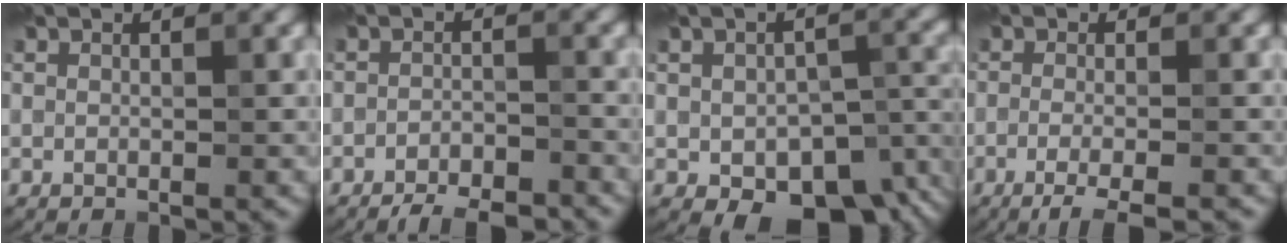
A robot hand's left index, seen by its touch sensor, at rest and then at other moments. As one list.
[{"total": 5.0, "force": [-4.3, 1.3, 2.3], "torque": [-0.034, -0.008, -0.064]}, {"total": 10.5, "force": [-4.2, 5.8, 7.7], "torque": [-0.113, -0.029, -0.040]}, {"total": 3.4, "force": [-1.9, 0.7, 2.8], "torque": [-0.042, -0.005, -0.044]}]